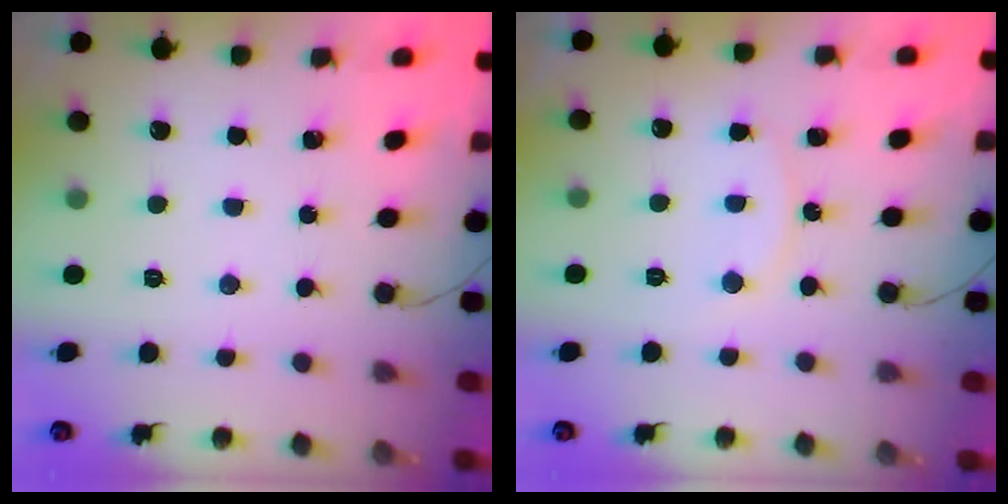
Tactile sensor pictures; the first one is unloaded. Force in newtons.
{"total": 6.6, "press": 6.6, "slide": 0.3}